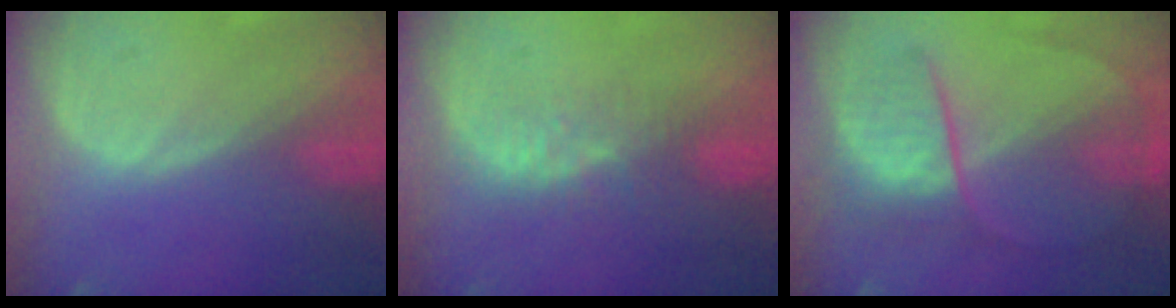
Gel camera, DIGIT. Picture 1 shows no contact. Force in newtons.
{"total": 4.6, "press": 4.0, "slide": 2.4}
{"total": 7.3, "press": 6.8, "slide": 2.6}